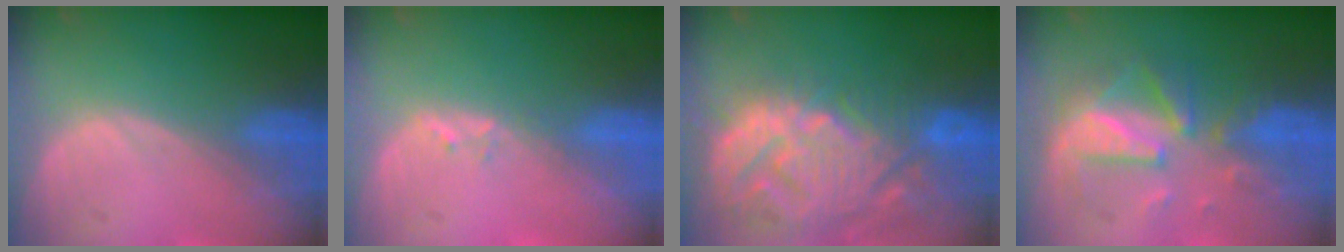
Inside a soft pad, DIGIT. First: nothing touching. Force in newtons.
{"total": 1.4, "press": 1.3, "slide": 0.7}
{"total": 14.4, "press": 12.4, "slide": 7.4}
{"total": 8.1, "press": 7.9, "slide": 2.0}